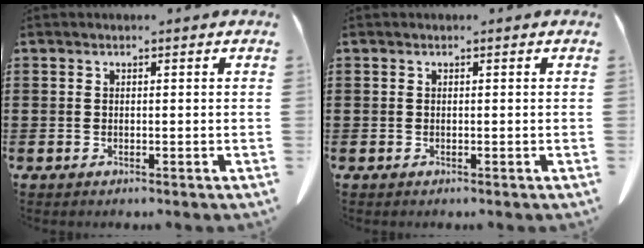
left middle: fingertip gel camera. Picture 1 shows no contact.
{"total": 0.0}